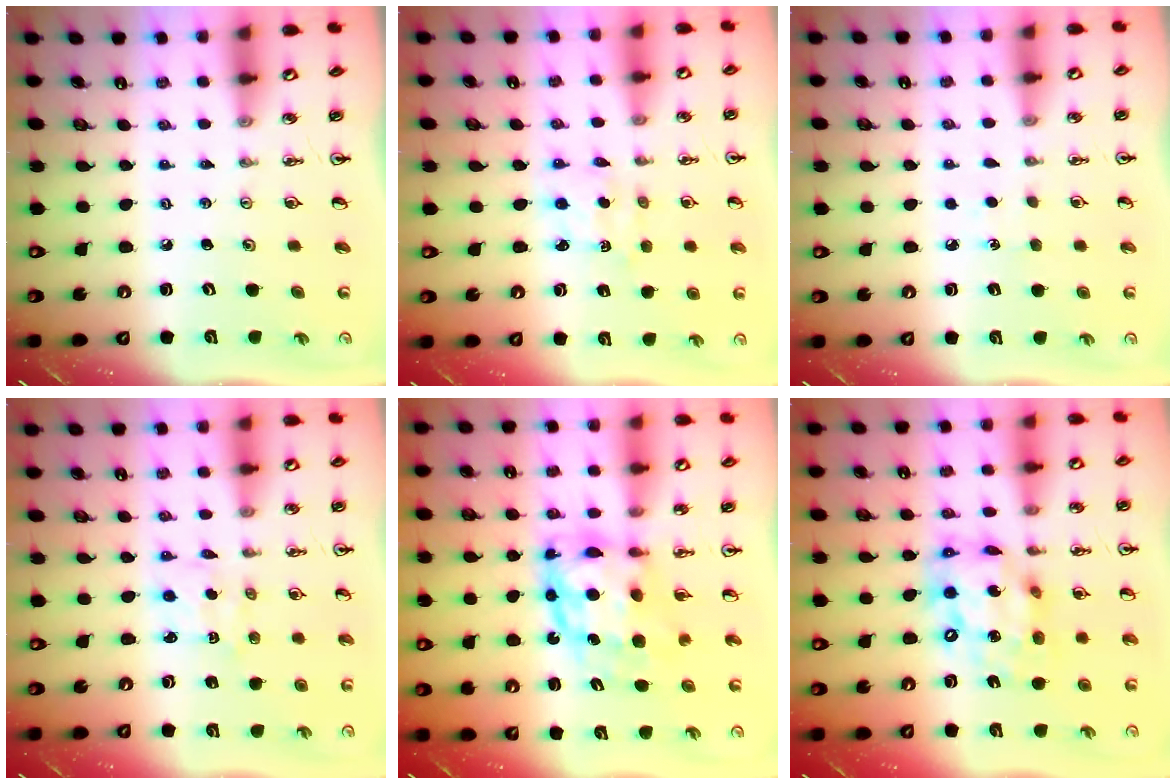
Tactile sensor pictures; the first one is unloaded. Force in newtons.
{"total": 2.3, "press": 2.3, "slide": 0.5}
{"total": 3.3, "press": 3.3, "slide": 0.4}
{"total": 2.8, "press": 2.8, "slide": 0.4}
{"total": 10.8, "press": 10.8, "slide": 0.9}
{"total": 15.5, "press": 15.5, "slide": 1.1}